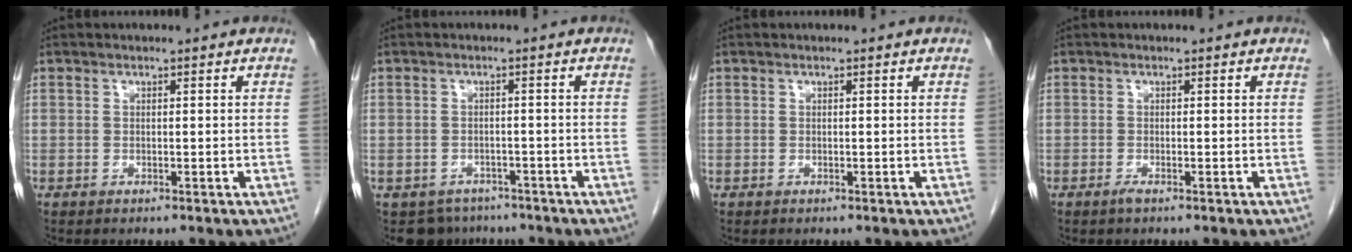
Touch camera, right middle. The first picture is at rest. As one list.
[{"total": 4.8, "force": [-3.7, 3.0, 0.0], "torque": [0.008, 0.004, -0.052]}, {"total": 0.0}, {"total": 0.8, "force": [-0.5, 0.0, 0.6], "torque": [-0.013, -0.001, -0.010]}]